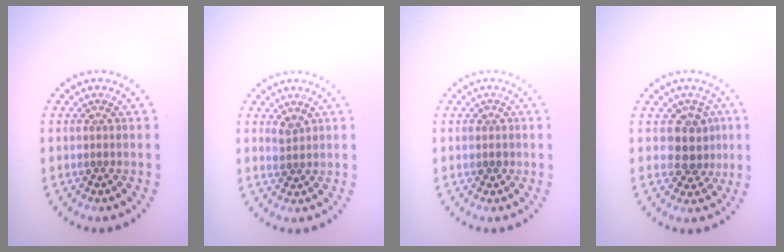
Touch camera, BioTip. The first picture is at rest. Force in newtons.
{"total": 1.0, "press": 0.8, "slide": 0.6}
{"total": 0.9, "press": 0.8, "slide": 0.5}
{"total": 3.2, "press": 2.7, "slide": 1.7}